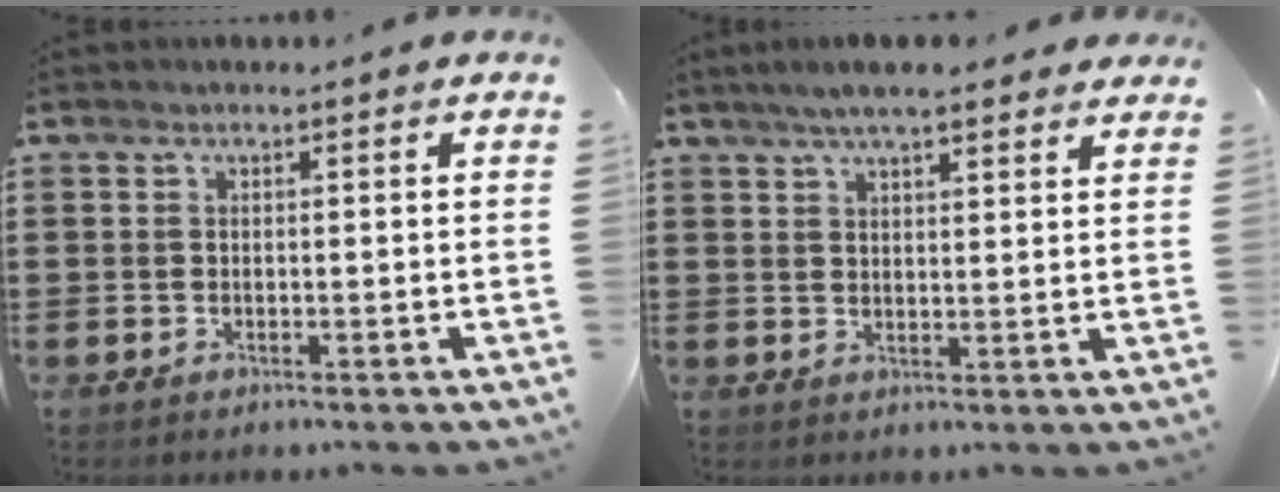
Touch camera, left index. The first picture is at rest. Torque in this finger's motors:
{"motor_torque": [1.55, -0.59, 0.71, 0.18]}